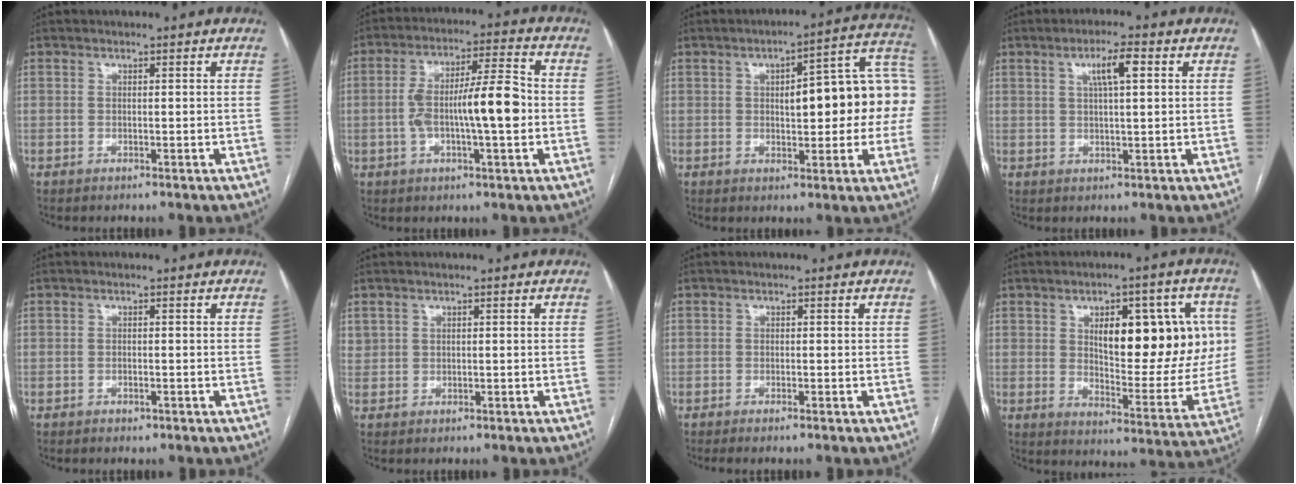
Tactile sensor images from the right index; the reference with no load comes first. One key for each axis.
{"total": 11.6, "fx": -1.3, "fy": 1.9, "fz": 11.4, "tx": -0.200, "ty": 0.019, "tz": -0.022}
{"total": 16.1, "fx": 1.2, "fy": 4.9, "fz": 15.3, "tx": -0.196, "ty": 0.042, "tz": 0.018}
{"total": 4.7, "fx": 1.7, "fy": 0.5, "fz": 4.4, "tx": -0.080, "ty": 0.007, "tz": 0.032}
{"total": 0.8, "fx": -0.6, "fy": 0.5, "fz": 0.4, "tx": -0.009, "ty": 0.000, "tz": -0.005}
{"total": 1.2, "fx": 0.6, "fy": 1.0, "fz": 0.1, "tx": 0.007, "ty": 0.008, "tz": 0.010}
{"total": 1.4, "fx": -1.2, "fy": -0.2, "fz": 0.8, "tx": -0.013, "ty": -0.002, "tz": -0.018}
{"total": 17.1, "fx": 4.2, "fy": 6.4, "fz": 15.3, "tx": -0.196, "ty": 0.010, "tz": 0.069}